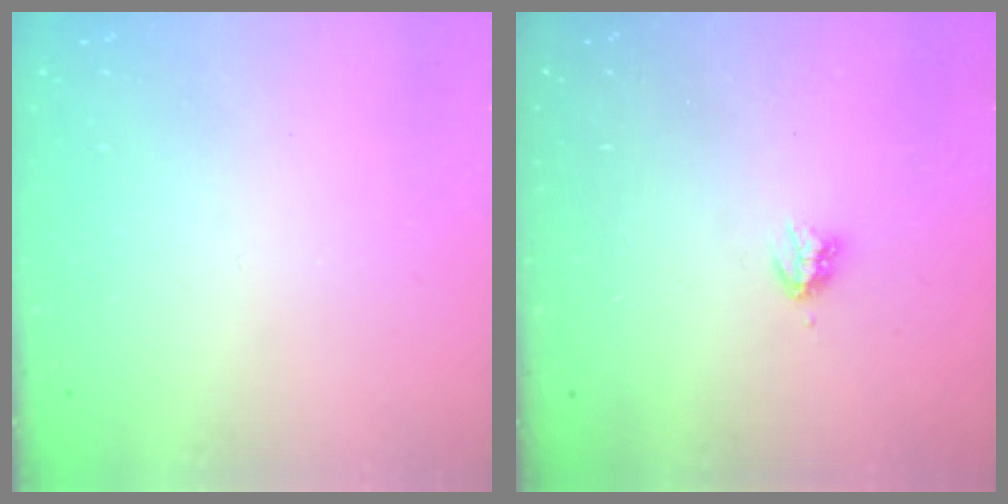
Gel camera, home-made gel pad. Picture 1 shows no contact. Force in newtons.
{"total": 2.9, "press": 2.9, "slide": 0.5}